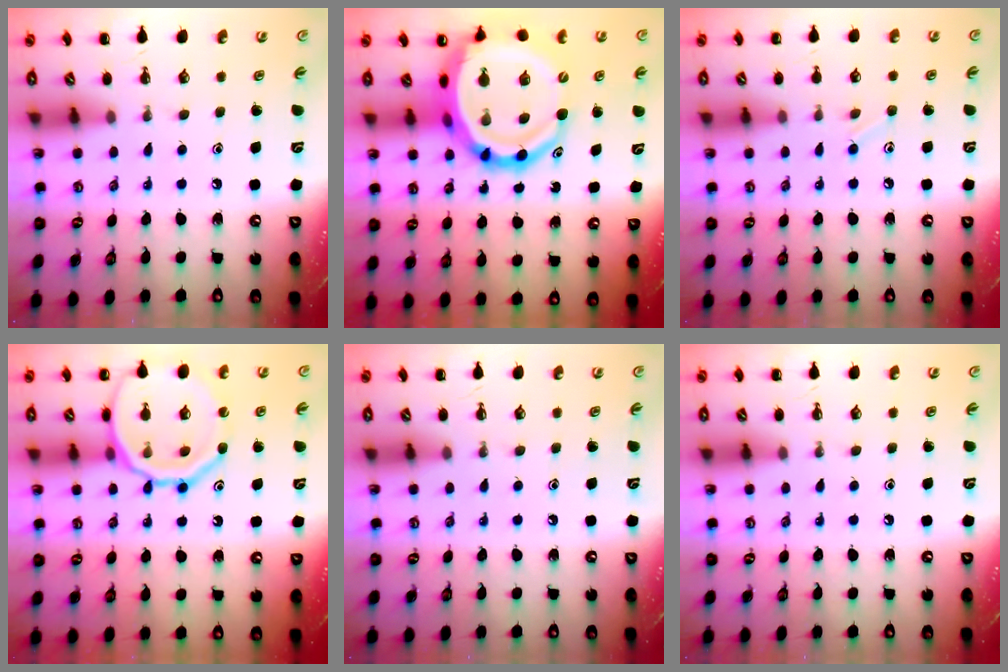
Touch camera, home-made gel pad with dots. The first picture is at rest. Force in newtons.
{"total": 19.9, "press": 19.2, "slide": 5.2}
{"total": 6.7, "press": 6.4, "slide": 2.2}
{"total": 16.7, "press": 16.6, "slide": 1.9}
{"total": 0.0}
{"total": 0.0}